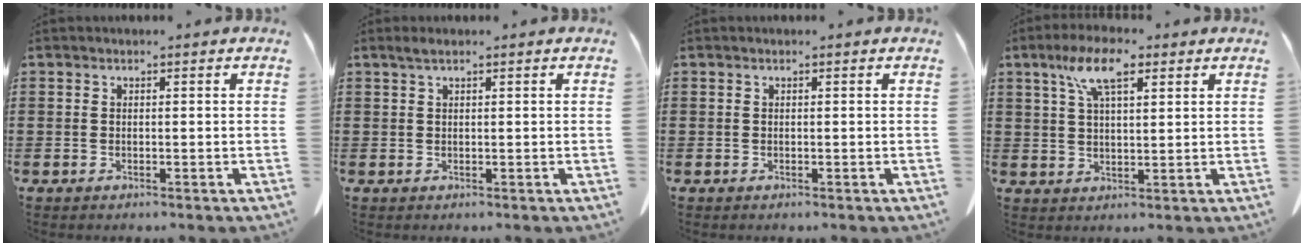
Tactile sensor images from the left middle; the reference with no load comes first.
{"total": 1.2, "force": [0.6, 0.2, 0.9], "torque": [-0.020, 0.001, 0.011]}
{"total": 0.0}
{"total": 7.9, "force": [4.4, 2.6, 6.0], "torque": [-0.130, 0.008, 0.078]}